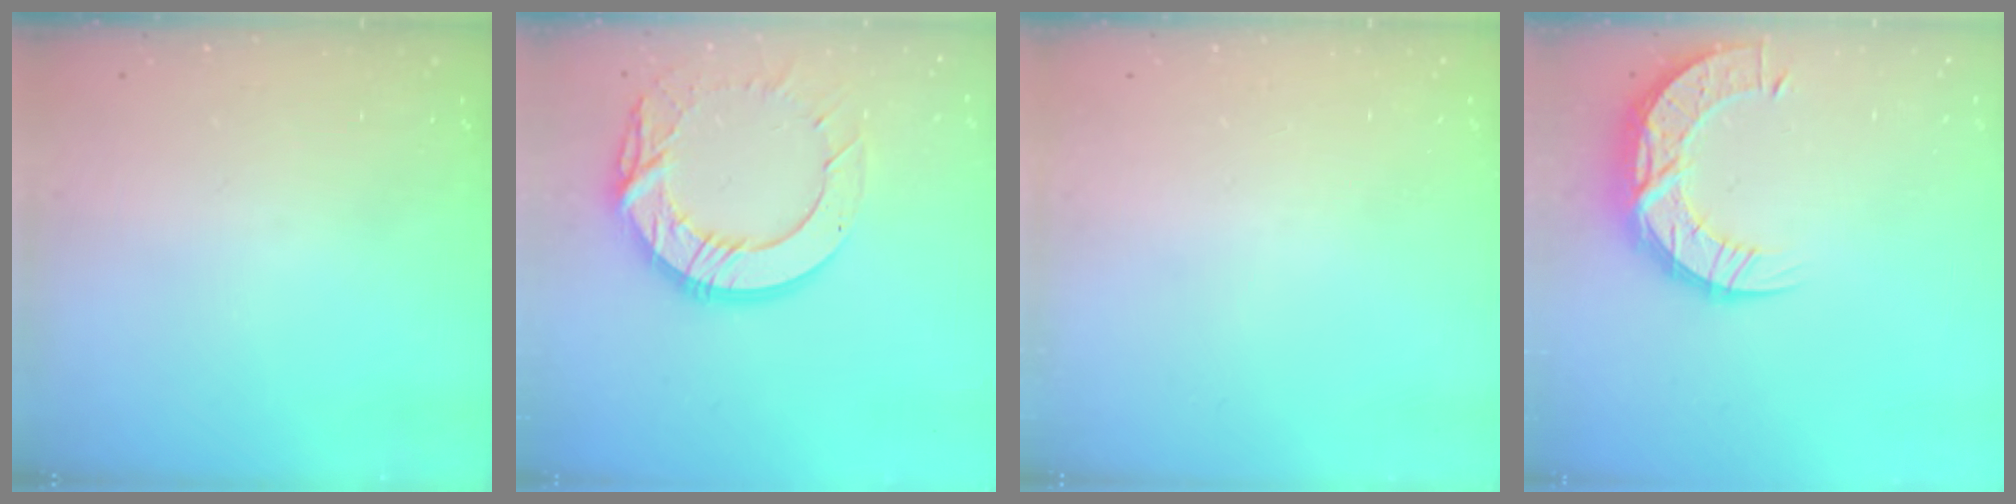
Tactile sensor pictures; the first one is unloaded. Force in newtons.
{"total": 16.0, "press": 15.9, "slide": 1.4}
{"total": 0.0}
{"total": 12.8, "press": 12.8, "slide": 0.9}